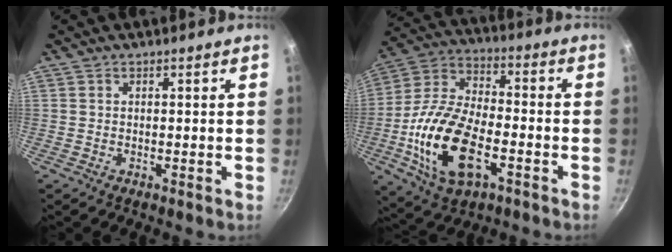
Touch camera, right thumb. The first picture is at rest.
{"total": 20.1, "force": [-6.0, 10.5, 16.1], "torque": [-0.310, 0.027, -0.117]}